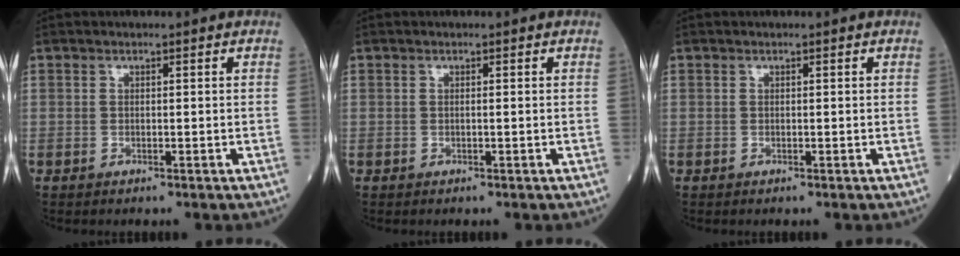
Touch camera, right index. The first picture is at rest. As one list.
[{"total": 0.0}, {"total": 0.0}]